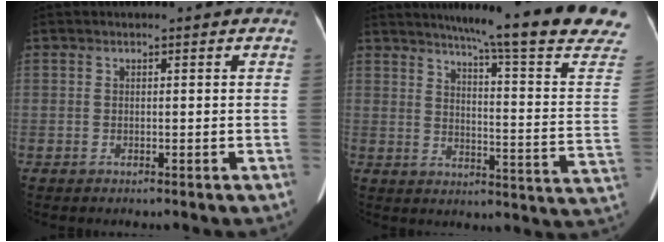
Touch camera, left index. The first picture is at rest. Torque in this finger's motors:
{"motor_torque": [0.77, -1.37, 0.20, 0.11]}